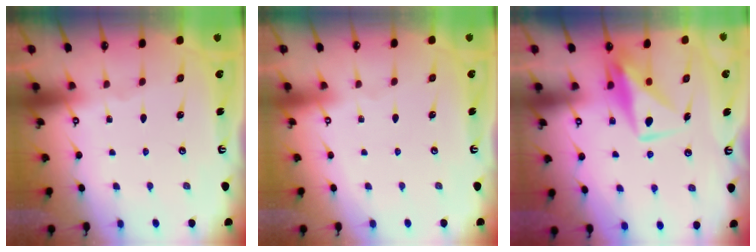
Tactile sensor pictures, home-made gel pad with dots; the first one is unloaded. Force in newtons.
{"total": 3.9, "press": 3.9, "slide": 0.1}
{"total": 9.3, "press": 9.3, "slide": 0.6}